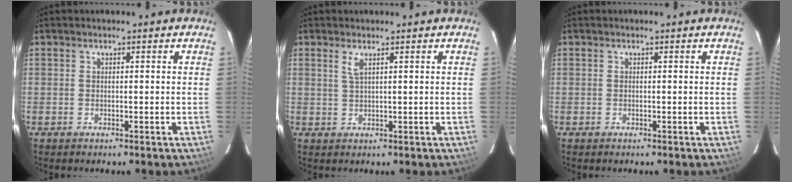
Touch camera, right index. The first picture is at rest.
{"total": 1.7, "force": [1.0, 0.2, 1.4], "torque": [-0.028, -0.001, 0.021]}
{"total": 0.0}